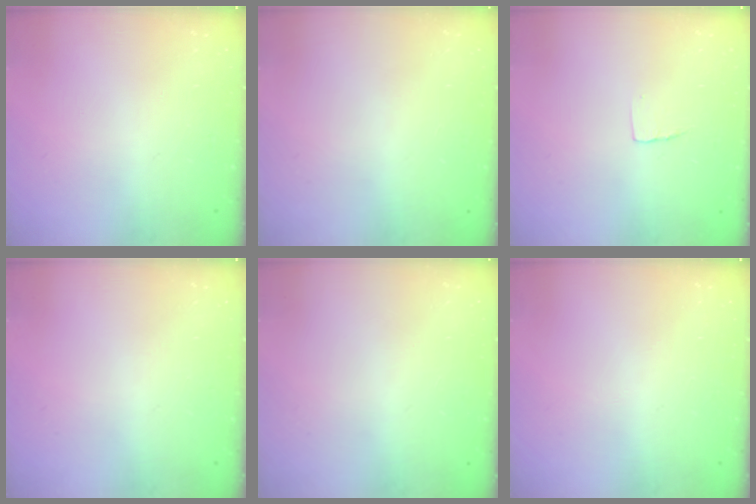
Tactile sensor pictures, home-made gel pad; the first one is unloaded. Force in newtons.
{"total": 0.0}
{"total": 4.0, "press": 4.0, "slide": 0.2}
{"total": 0.0}
{"total": 0.0}
{"total": 0.0}